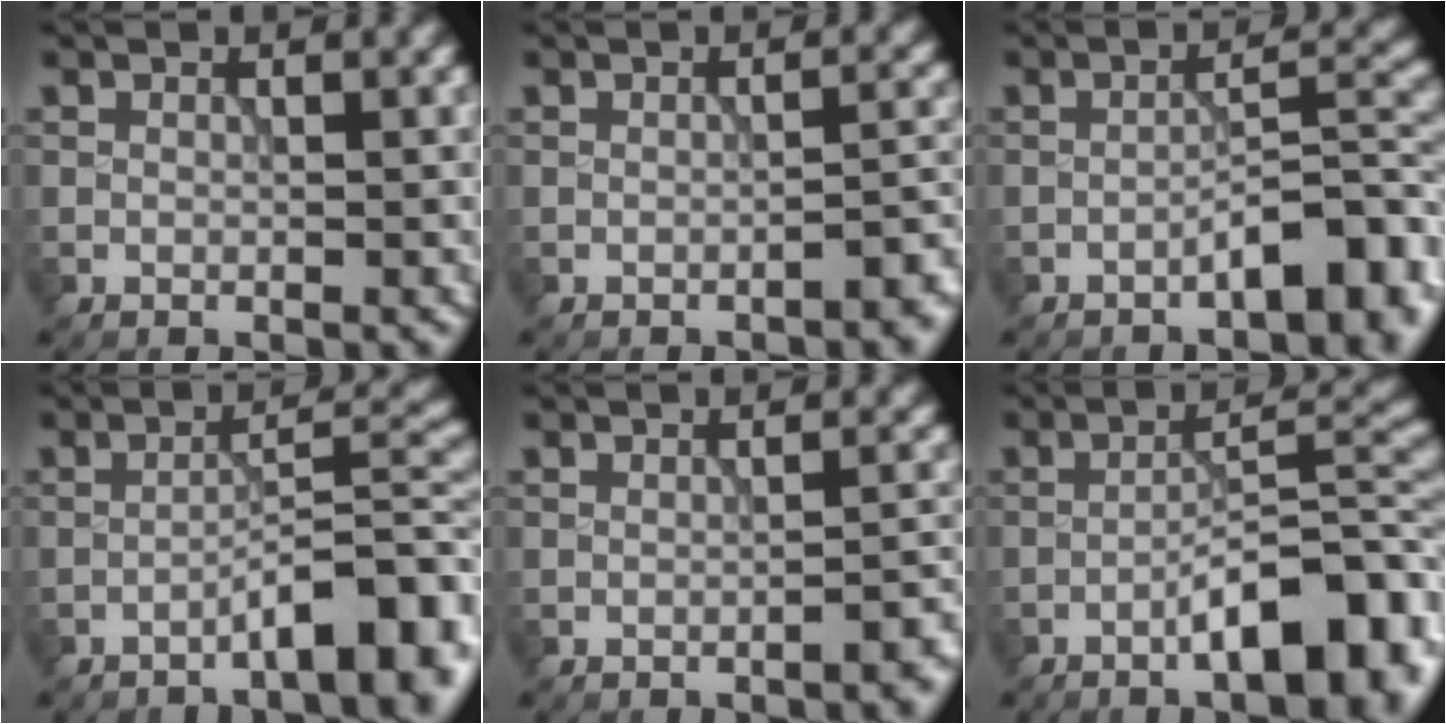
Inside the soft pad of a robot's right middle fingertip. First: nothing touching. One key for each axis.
{"total": 2.5, "fx": -1.6, "fy": 0.6, "fz": 1.7, "tx": -0.019, "ty": 0.009, "tz": -0.027}
{"total": 6.1, "fx": -3.3, "fy": 1.7, "fz": 4.8, "tx": -0.068, "ty": 0.016, "tz": -0.050}
{"total": 6.9, "fx": -3.9, "fy": 1.5, "fz": 5.5, "tx": -0.076, "ty": 0.021, "tz": -0.060}
{"total": 2.1, "fx": -1.4, "fy": 0.5, "fz": 1.5, "tx": -0.014, "ty": 0.009, "tz": -0.024}
{"total": 9.0, "fx": -4.4, "fy": 2.6, "fz": 7.4, "tx": -0.104, "ty": 0.013, "tz": -0.068}